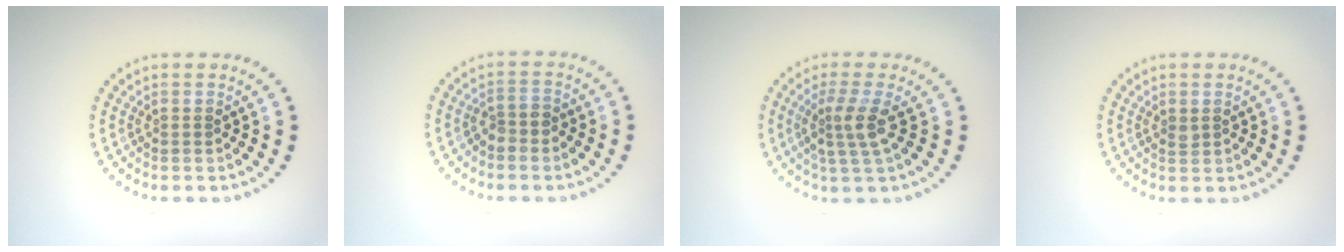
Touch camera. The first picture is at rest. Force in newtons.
{"total": 1.6, "press": 1.3, "slide": 0.9}
{"total": 2.8, "press": 2.1, "slide": 1.8}
{"total": 0.6, "press": 0.6, "slide": 0.2}